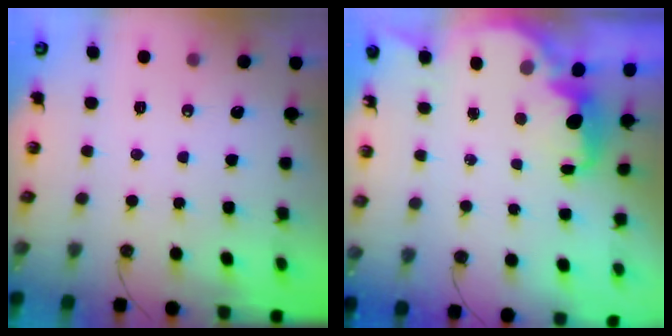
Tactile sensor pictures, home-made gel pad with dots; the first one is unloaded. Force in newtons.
{"total": 2.3, "press": 2.3, "slide": 0.4}